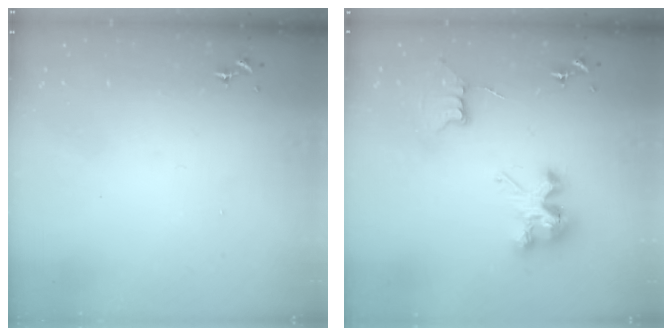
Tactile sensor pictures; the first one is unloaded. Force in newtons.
{"total": 10.0, "press": 10.0, "slide": 0.6}